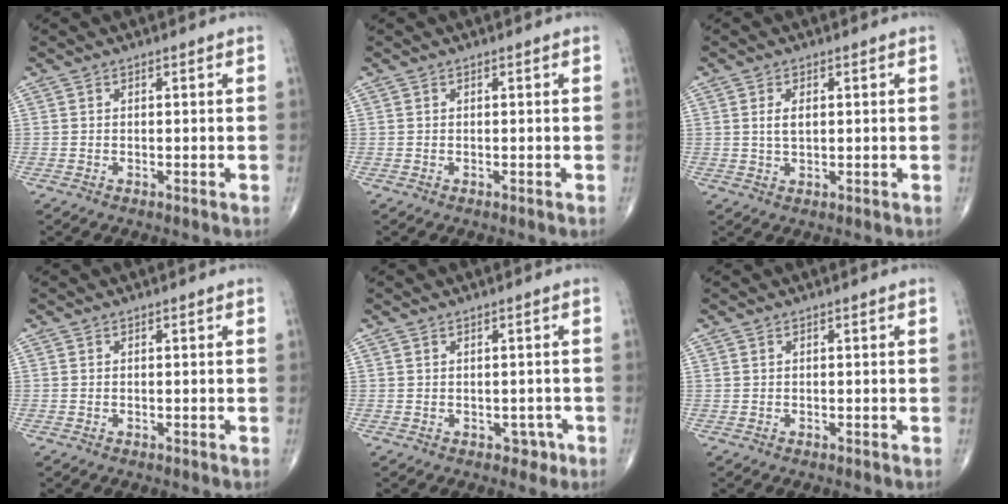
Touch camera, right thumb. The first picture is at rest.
{"total": 0.0}
{"total": 3.2, "force": [0.7, 1.7, 2.6], "torque": [-0.048, -0.002, 0.016]}
{"total": 0.0}
{"total": 2.0, "force": [-0.5, 1.7, 1.0], "torque": [0.001, 0.003, -0.004]}
{"total": 0.0}